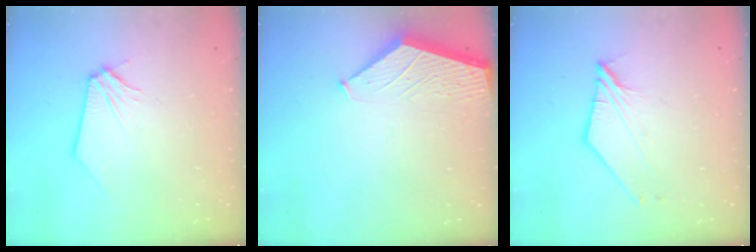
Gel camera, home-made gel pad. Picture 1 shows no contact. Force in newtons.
{"total": 2.4, "press": 2.4, "slide": 0.3}
{"total": 6.7, "press": 6.6, "slide": 1.2}